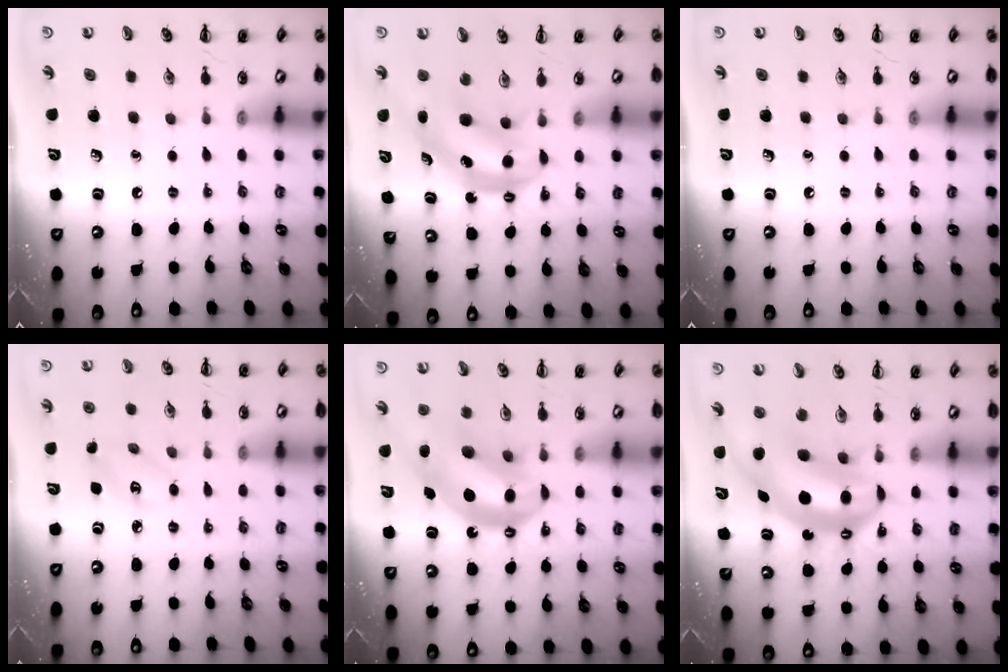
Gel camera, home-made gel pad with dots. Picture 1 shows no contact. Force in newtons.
{"total": 6.3, "press": 6.2, "slide": 0.6}
{"total": 0.0}
{"total": 3.4, "press": 3.3, "slide": 0.9}
{"total": 12.5, "press": 12.0, "slide": 3.5}
{"total": 8.9, "press": 8.6, "slide": 2.3}